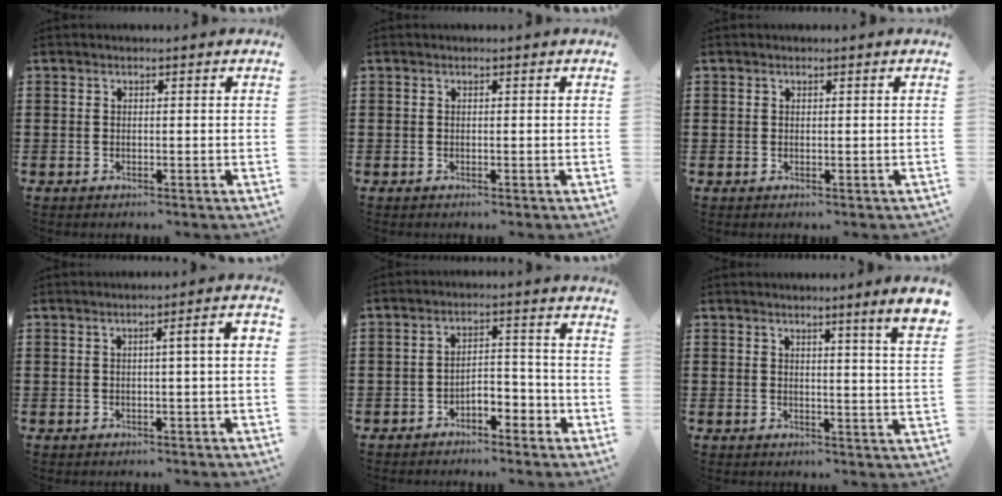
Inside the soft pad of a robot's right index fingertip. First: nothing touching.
{"total": 0.0}
{"total": 0.6, "force": [0.3, 0.5, 0.0], "torque": [-0.001, 0.002, 0.006]}
{"total": 2.7, "force": [-0.2, -0.1, 2.7], "torque": [-0.047, -0.003, -0.007]}
{"total": 3.3, "force": [-2.4, 1.5, 1.6], "torque": [-0.033, 0.009, -0.050]}
{"total": 4.1, "force": [2.9, -1.0, 2.7], "torque": [-0.043, -0.021, 0.044]}